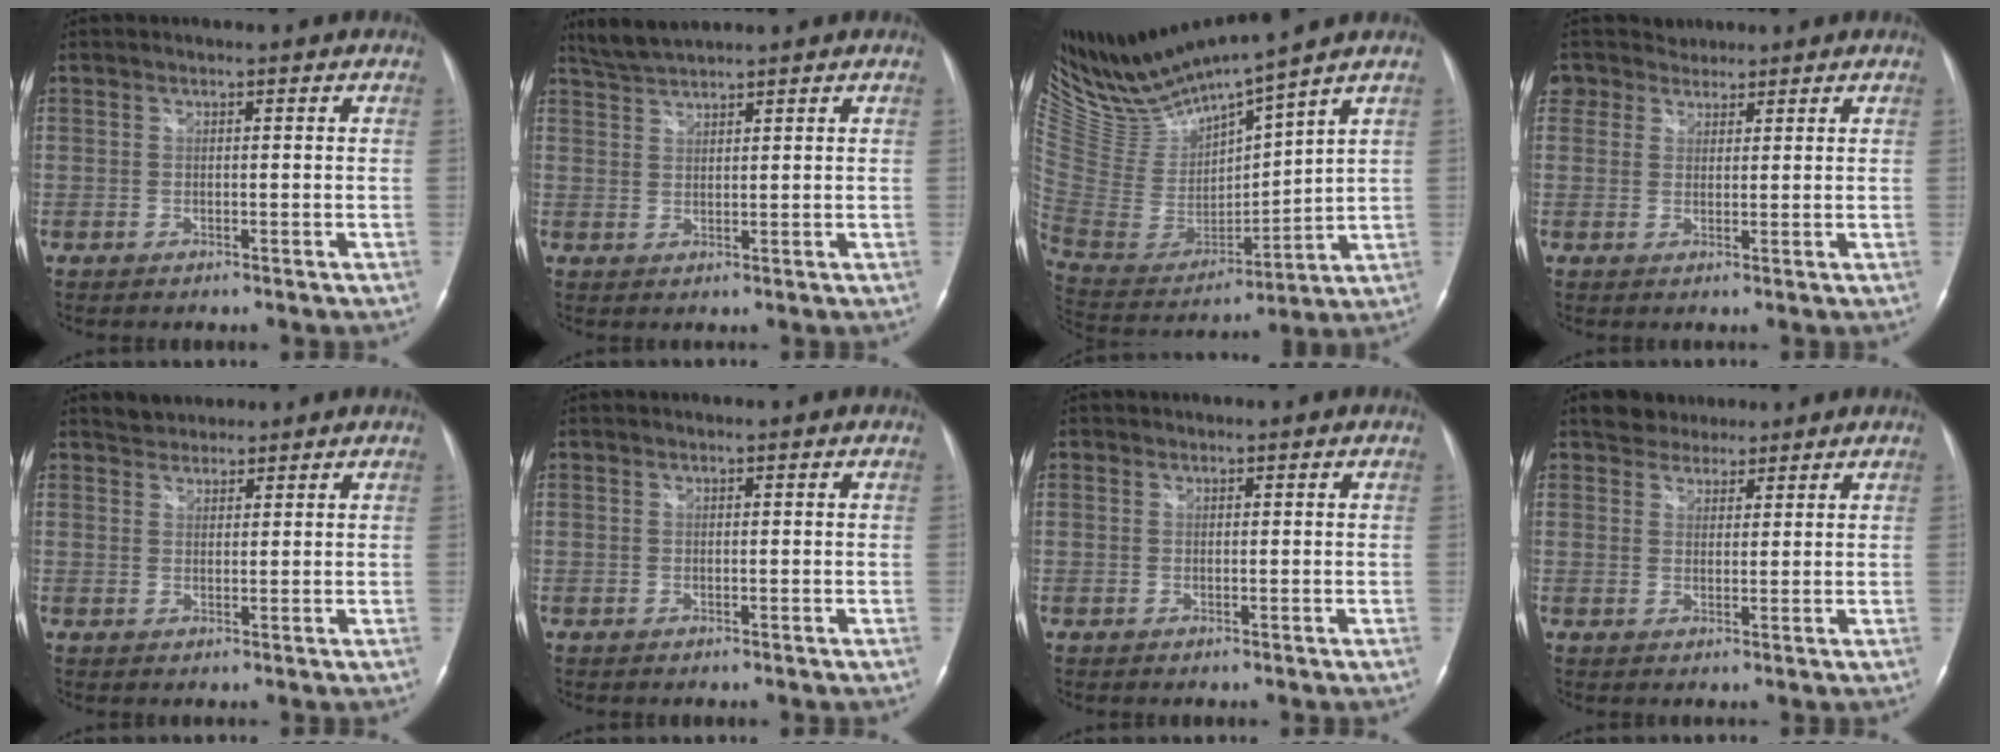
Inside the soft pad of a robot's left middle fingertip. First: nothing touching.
{"total": 3.4, "force": [3.3, -0.3, 0.8], "torque": [-0.026, 0.011, 0.070]}
{"total": 15.2, "force": [14.1, -0.9, 5.4], "torque": [-0.122, -0.023, 0.293]}
{"total": 3.8, "force": [2.8, 2.6, -0.5], "torque": [0.010, 0.019, 0.048]}
{"total": 2.5, "force": [2.3, 1.1, 0.0], "torque": [-0.004, 0.014, 0.038]}
{"total": 0.0}
{"total": 0.0}
{"total": 3.9, "force": [3.2, 2.2, 0.4], "torque": [-0.008, 0.014, 0.053]}